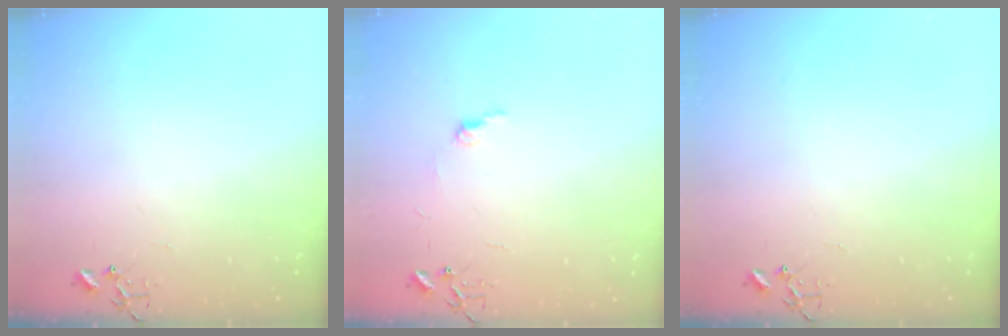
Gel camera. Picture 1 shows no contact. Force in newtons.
{"total": 6.6, "press": 6.6, "slide": 0.7}
{"total": 0.0}